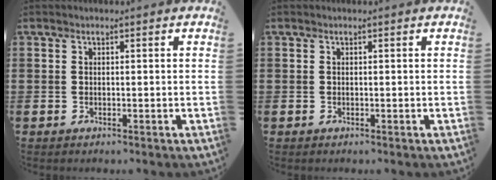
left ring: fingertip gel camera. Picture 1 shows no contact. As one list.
[{"total": 0.0}]